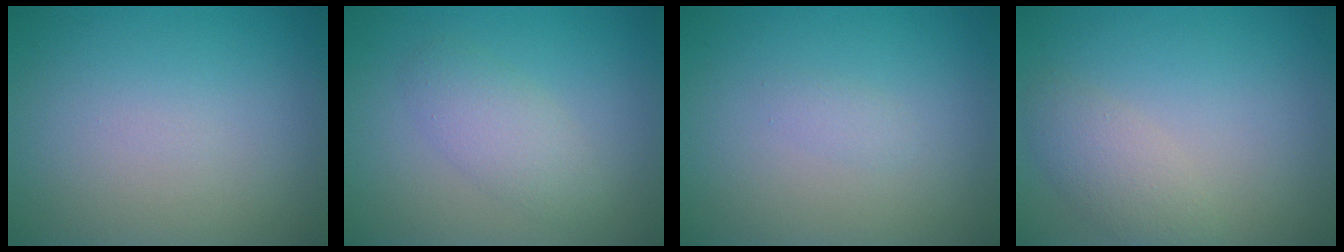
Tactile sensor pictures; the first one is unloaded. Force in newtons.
{"total": 2.8, "press": 2.8, "slide": 0.0}
{"total": 0.8, "press": 0.8, "slide": 0.1}
{"total": 2.4, "press": 2.4, "slide": 0.2}